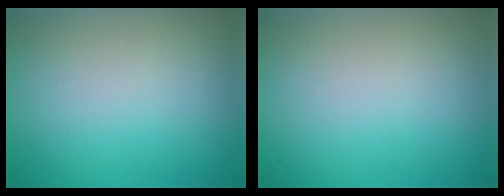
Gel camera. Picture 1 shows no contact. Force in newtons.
{"total": 0.0}